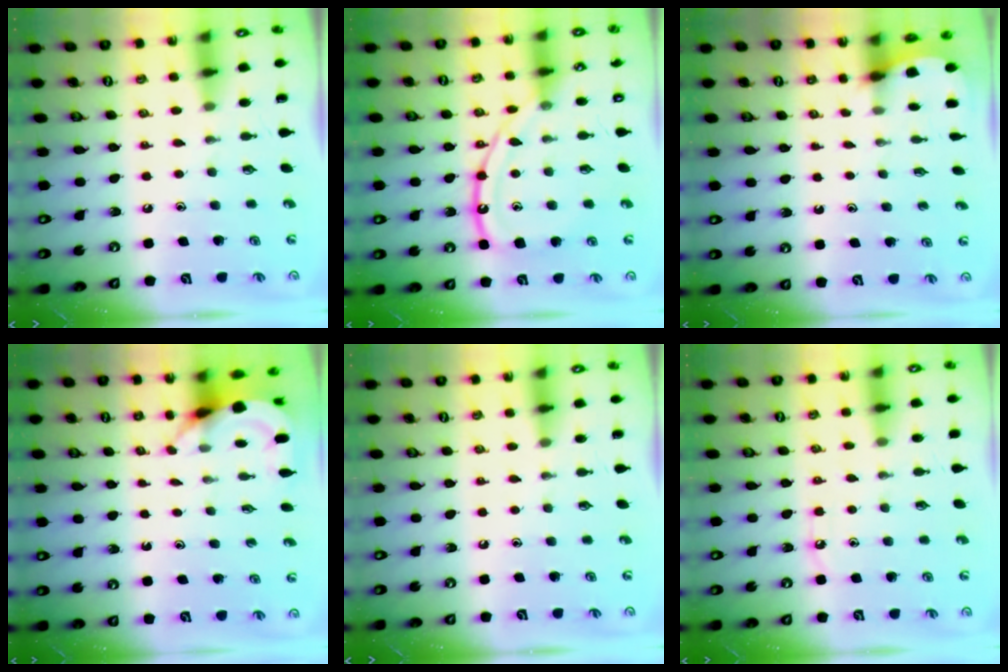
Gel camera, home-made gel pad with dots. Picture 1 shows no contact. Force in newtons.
{"total": 13.7, "press": 13.6, "slide": 1.2}
{"total": 1.0, "press": 0.9, "slide": 0.1}
{"total": 3.7, "press": 3.7, "slide": 0.2}
{"total": 0.0}
{"total": 3.9, "press": 3.9, "slide": 0.5}